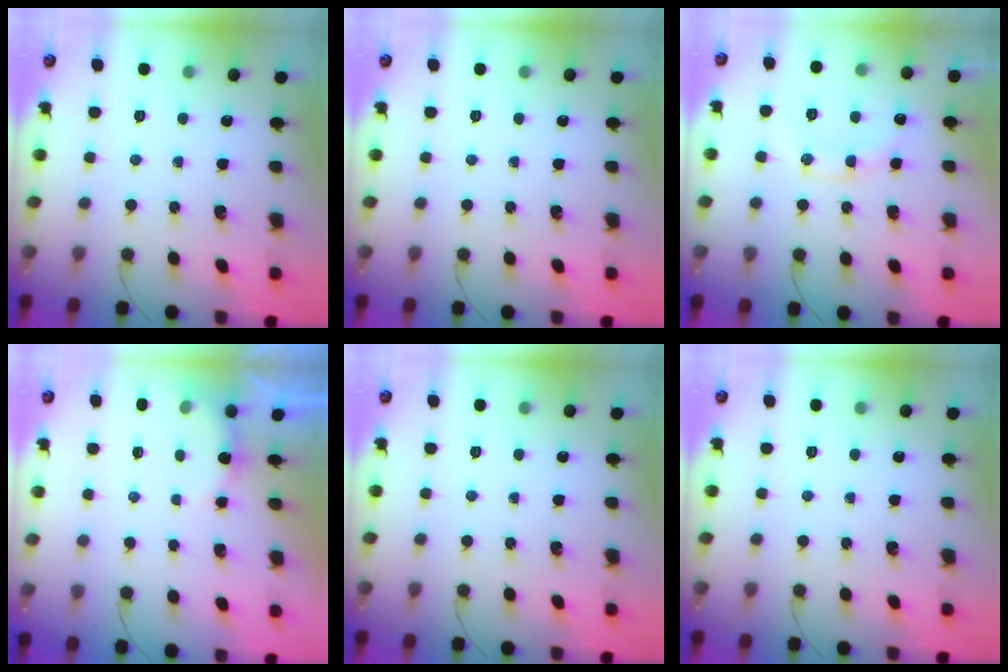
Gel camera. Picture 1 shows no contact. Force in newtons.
{"total": 0.0}
{"total": 12.6, "press": 12.6, "slide": 0.8}
{"total": 4.5, "press": 4.4, "slide": 0.9}
{"total": 0.0}
{"total": 0.0}